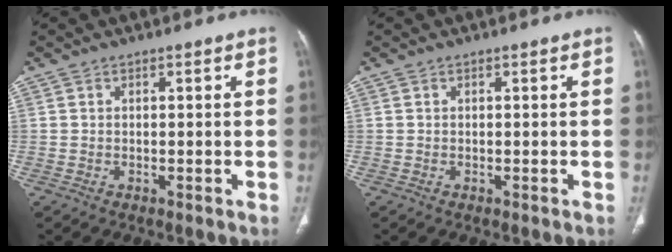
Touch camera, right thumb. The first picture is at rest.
{"total": 0.0}